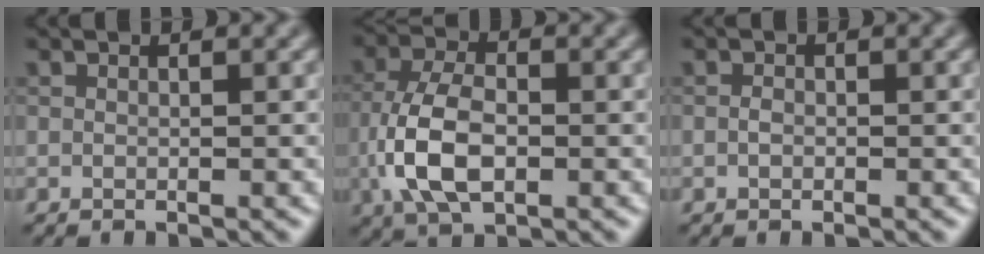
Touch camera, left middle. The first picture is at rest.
{"total": 6.4, "force": [-1.5, 3.4, 5.2], "torque": [-0.112, 0.000, -0.034]}
{"total": 0.8, "force": [-0.2, 0.6, 0.5], "torque": [-0.011, 0.001, -0.006]}